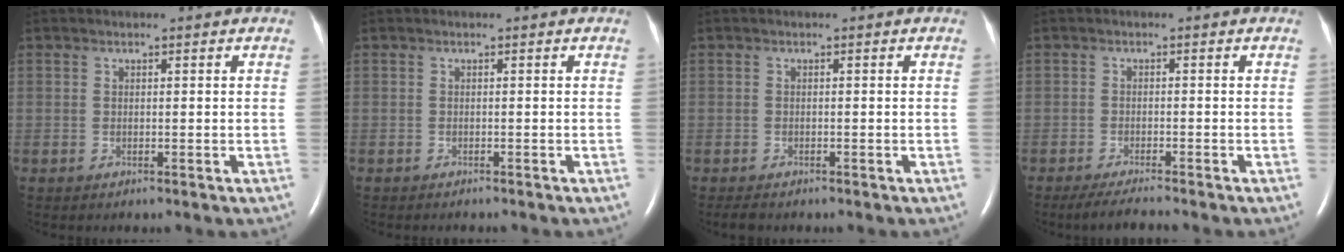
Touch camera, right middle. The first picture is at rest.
{"total": 1.2, "force": [-1.0, 0.2, 0.5], "torque": [-0.014, -0.005, -0.009]}
{"total": 1.1, "force": [-1.0, 0.3, 0.4], "torque": [-0.013, -0.004, -0.014]}
{"total": 3.4, "force": [-3.0, -0.2, 1.6], "torque": [-0.038, -0.017, -0.052]}